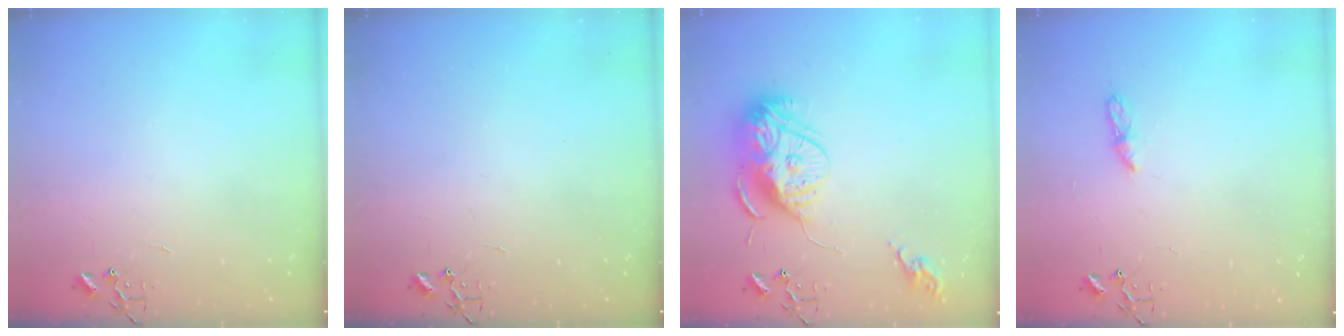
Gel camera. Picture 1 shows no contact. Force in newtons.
{"total": 0.0}
{"total": 16.2, "press": 16.1, "slide": 1.3}
{"total": 5.0, "press": 4.9, "slide": 0.6}